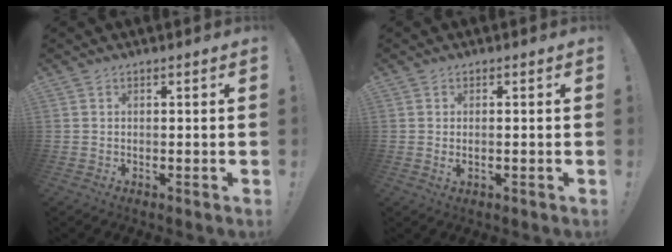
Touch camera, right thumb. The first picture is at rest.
{"total": 1.4, "force": [-0.1, 0.0, 1.4], "torque": [-0.024, -0.002, -0.004]}